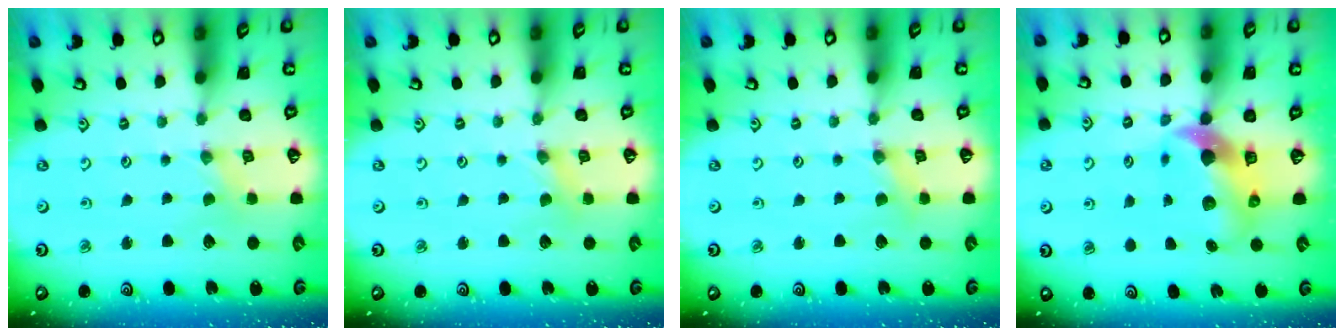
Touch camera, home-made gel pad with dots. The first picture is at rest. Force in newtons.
{"total": 0.8, "press": 0.8, "slide": 0.2}
{"total": 1.7, "press": 1.7, "slide": 0.4}
{"total": 8.9, "press": 8.8, "slide": 1.3}